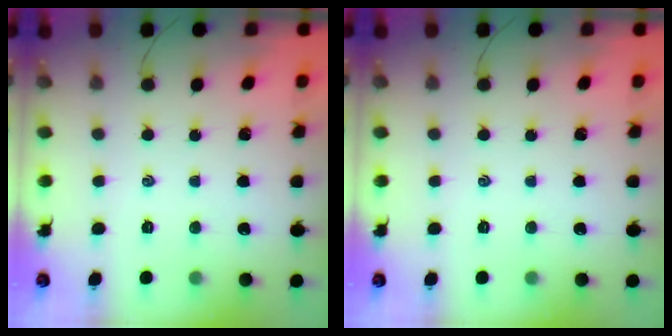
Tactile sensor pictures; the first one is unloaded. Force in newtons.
{"total": 0.0}